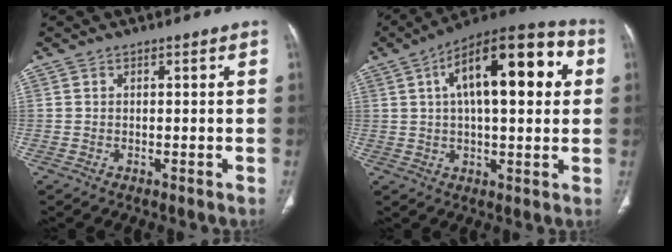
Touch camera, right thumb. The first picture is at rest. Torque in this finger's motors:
{"motor_torque": [0.56, 4.44, 1.66, 0.47, 0.17]}